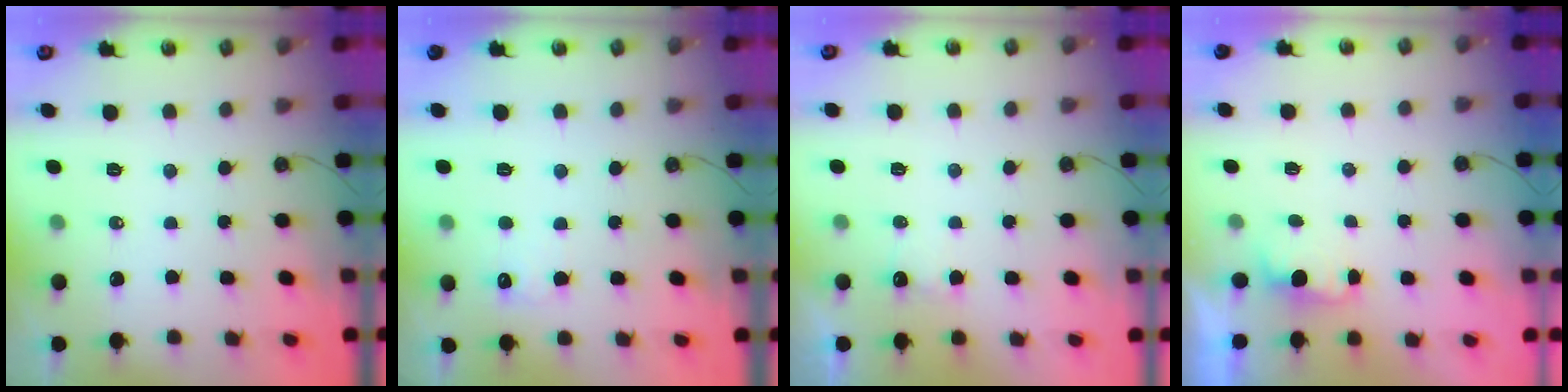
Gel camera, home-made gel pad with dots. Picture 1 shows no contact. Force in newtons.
{"total": 4.9, "press": 4.8, "slide": 1.2}
{"total": 2.9, "press": 2.7, "slide": 0.9}
{"total": 1.4, "press": 1.2, "slide": 0.8}